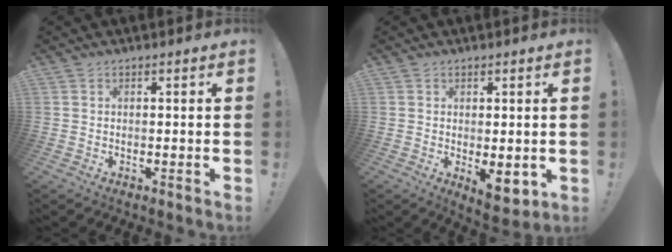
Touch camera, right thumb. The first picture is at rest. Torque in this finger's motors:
{"motor_torque": [0.41, 0.38, 0.66, -0.10, 0.05]}